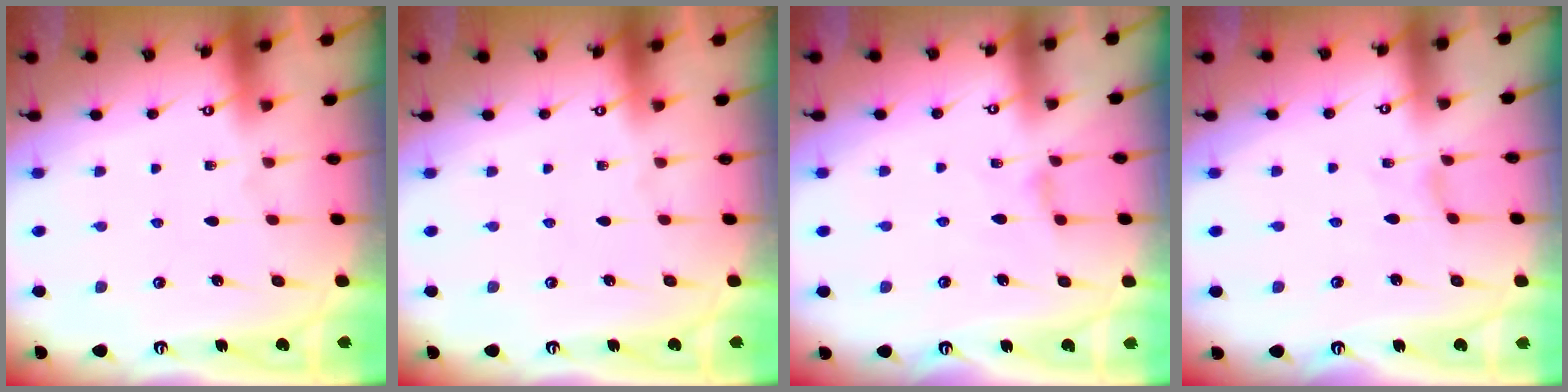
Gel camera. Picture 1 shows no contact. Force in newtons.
{"total": 0.0}
{"total": 2.8, "press": 2.8, "slide": 0.6}
{"total": 0.6, "press": 0.6, "slide": 0.2}